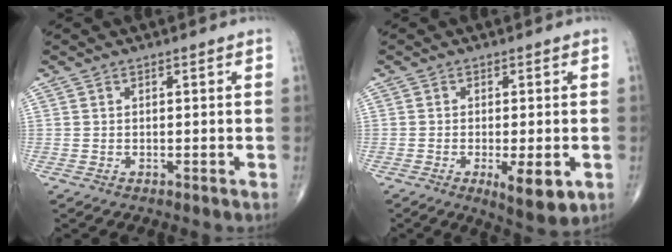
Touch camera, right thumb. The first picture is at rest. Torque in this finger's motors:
{"motor_torque": [-0.11, 0.29, 0.21, 0.15, 0.17]}